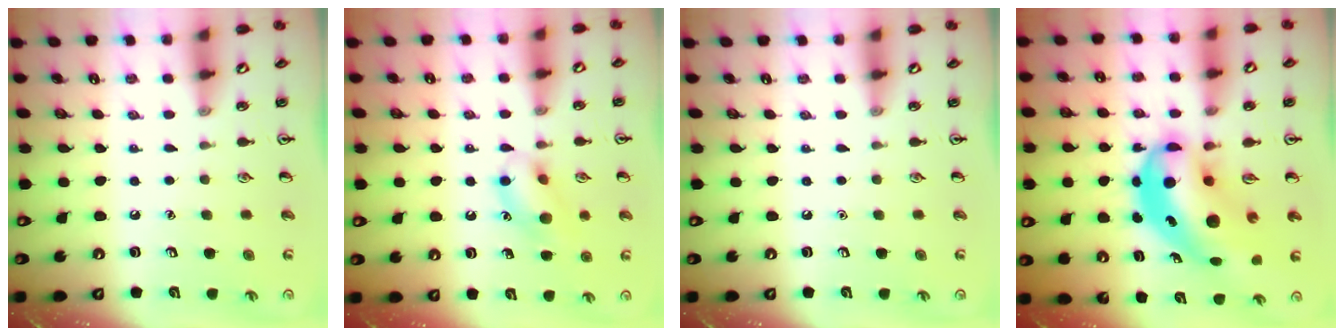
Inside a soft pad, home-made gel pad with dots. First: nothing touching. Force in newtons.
{"total": 11.6, "press": 11.5, "slide": 1.6}
{"total": 0.0}
{"total": 13.1, "press": 12.5, "slide": 3.9}